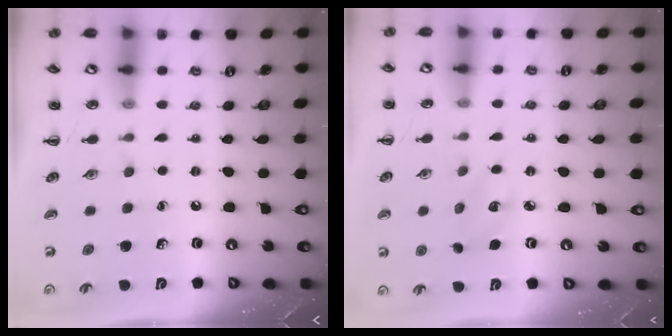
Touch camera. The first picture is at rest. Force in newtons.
{"total": 4.0, "press": 3.8, "slide": 1.0}